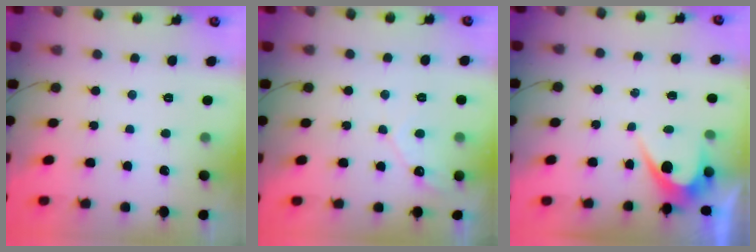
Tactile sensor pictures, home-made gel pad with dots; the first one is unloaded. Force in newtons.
{"total": 4.1, "press": 4.1, "slide": 0.3}
{"total": 4.0, "press": 4.0, "slide": 0.2}